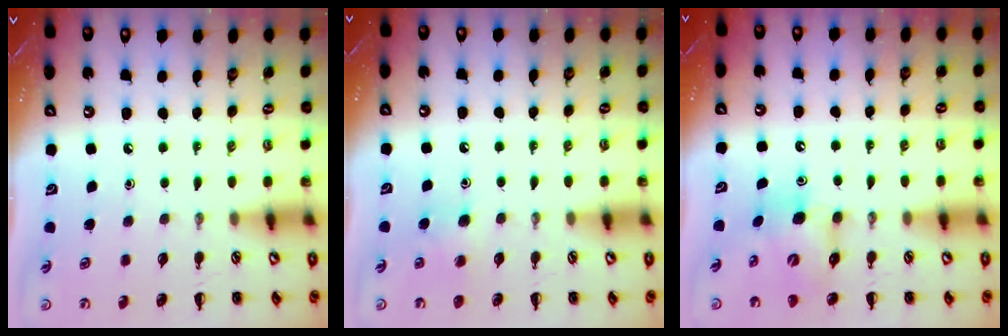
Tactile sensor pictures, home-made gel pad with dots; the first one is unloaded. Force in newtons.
{"total": 5.2, "press": 5.0, "slide": 1.3}
{"total": 7.3, "press": 7.2, "slide": 1.2}